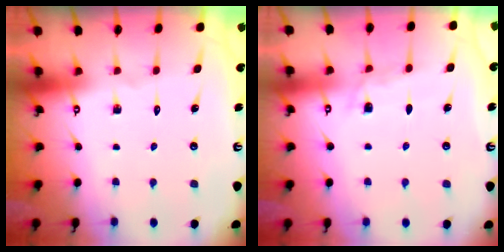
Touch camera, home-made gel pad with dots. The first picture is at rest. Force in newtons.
{"total": 3.9, "press": 3.9, "slide": 0.5}